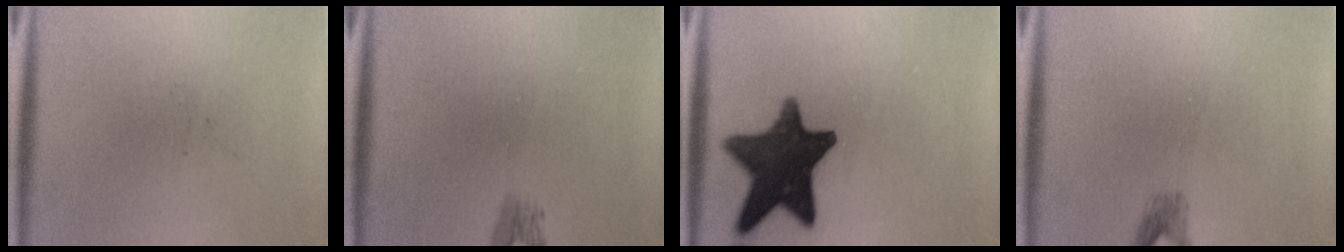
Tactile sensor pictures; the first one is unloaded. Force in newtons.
{"total": 1.3}
{"total": 14.5}
{"total": 1.5}